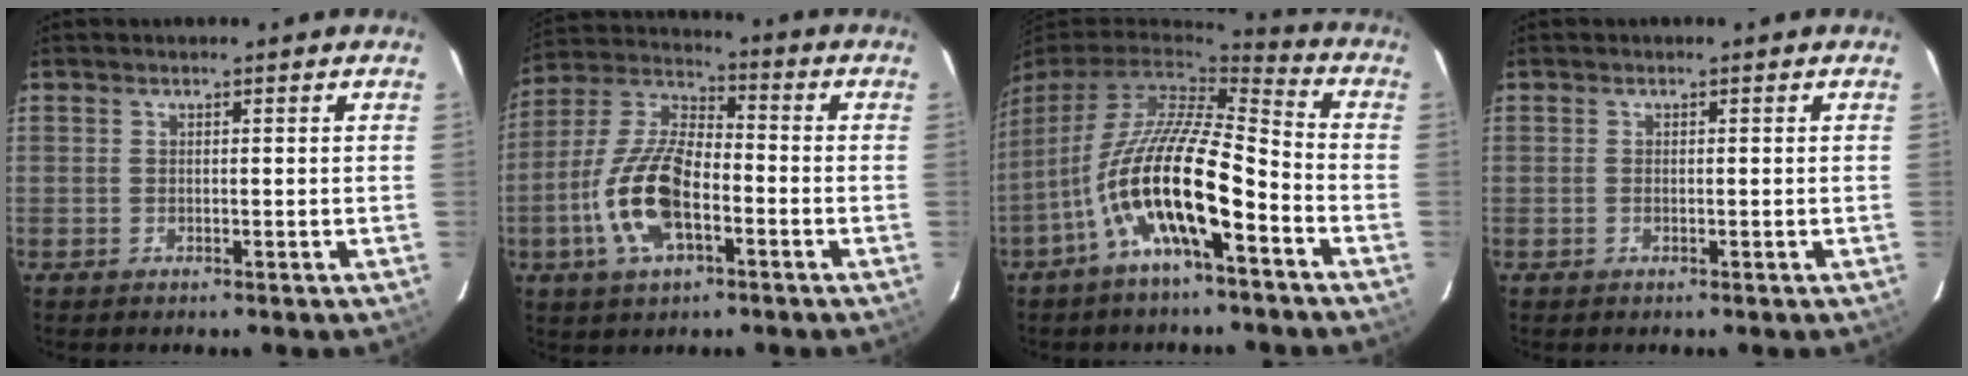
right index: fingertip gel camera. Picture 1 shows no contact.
{"total": 14.6, "force": [-4.8, 6.5, 12.1], "torque": [-0.262, 0.003, -0.094]}
{"total": 15.9, "force": [-7.0, 3.9, 13.8], "torque": [-0.255, -0.013, -0.136]}
{"total": 0.0}